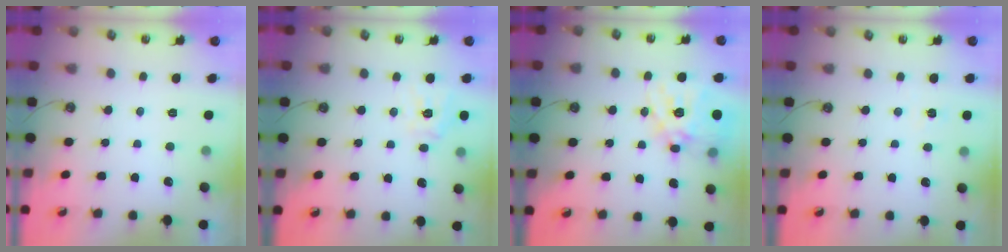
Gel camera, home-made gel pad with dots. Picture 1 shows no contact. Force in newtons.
{"total": 11.6, "press": 11.5, "slide": 1.3}
{"total": 19.6, "press": 19.5, "slide": 1.9}
{"total": 2.6, "press": 2.6, "slide": 0.2}